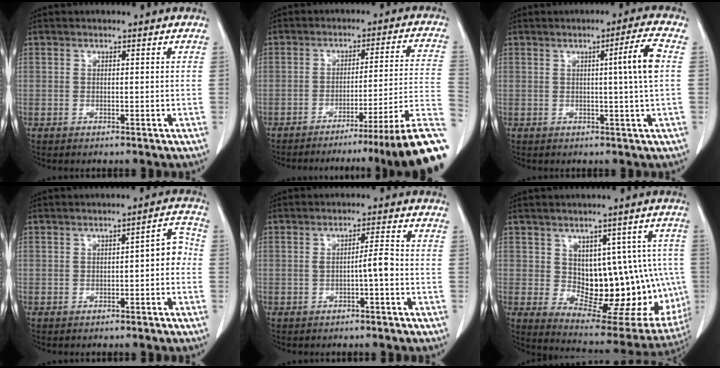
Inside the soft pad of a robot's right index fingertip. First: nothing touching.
{"total": 17.8, "force": [-13.5, -2.5, 11.2], "torque": [-0.060, 0.004, -0.187]}
{"total": 5.5, "force": [0.6, -1.3, 5.3], "torque": [-0.080, 0.000, 0.011]}
{"total": 4.3, "force": [-0.8, 1.5, 3.9], "torque": [-0.046, 0.024, -0.010]}
{"total": 2.9, "force": [-0.8, 0.0, 2.8], "torque": [-0.041, 0.005, -0.012]}
{"total": 17.2, "force": [-0.2, 8.7, 14.9], "torque": [-0.169, 0.016, 0.030]}